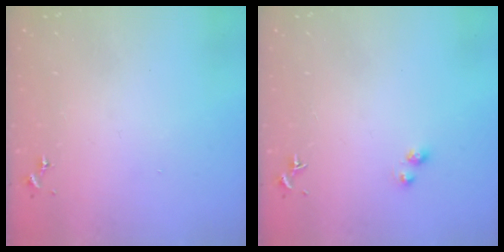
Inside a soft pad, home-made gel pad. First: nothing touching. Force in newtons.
{"total": 3.2, "press": 3.1, "slide": 0.6}